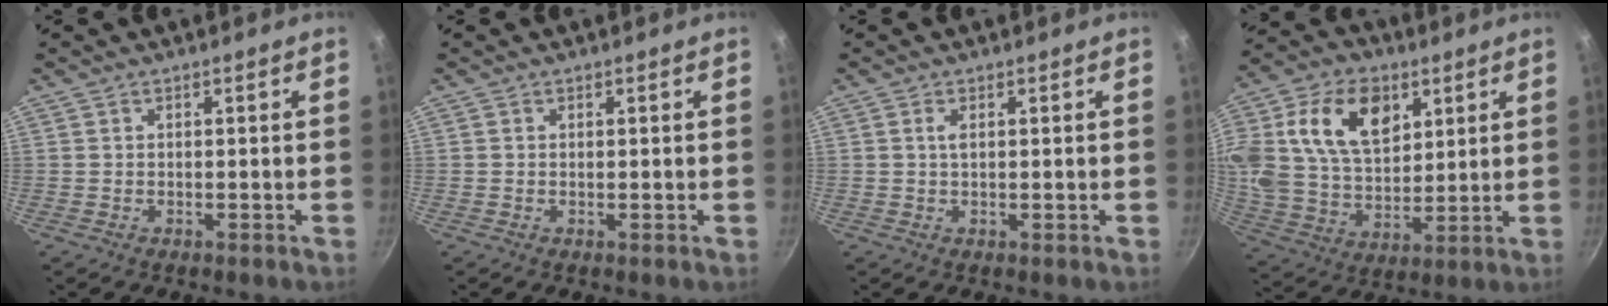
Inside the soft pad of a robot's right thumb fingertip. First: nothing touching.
{"total": 0.0}
{"total": 1.4, "force": [0.4, 0.5, 1.3], "torque": [-0.026, 0.000, 0.007]}
{"total": 22.4, "force": [8.2, 14.9, 14.6], "torque": [-0.275, -0.005, 0.148]}